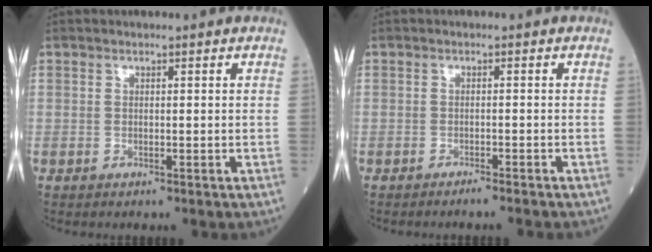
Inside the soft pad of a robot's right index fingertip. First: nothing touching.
{"total": 2.2, "force": [-2.0, -0.4, 1.0], "torque": [-0.013, 0.002, -0.024]}